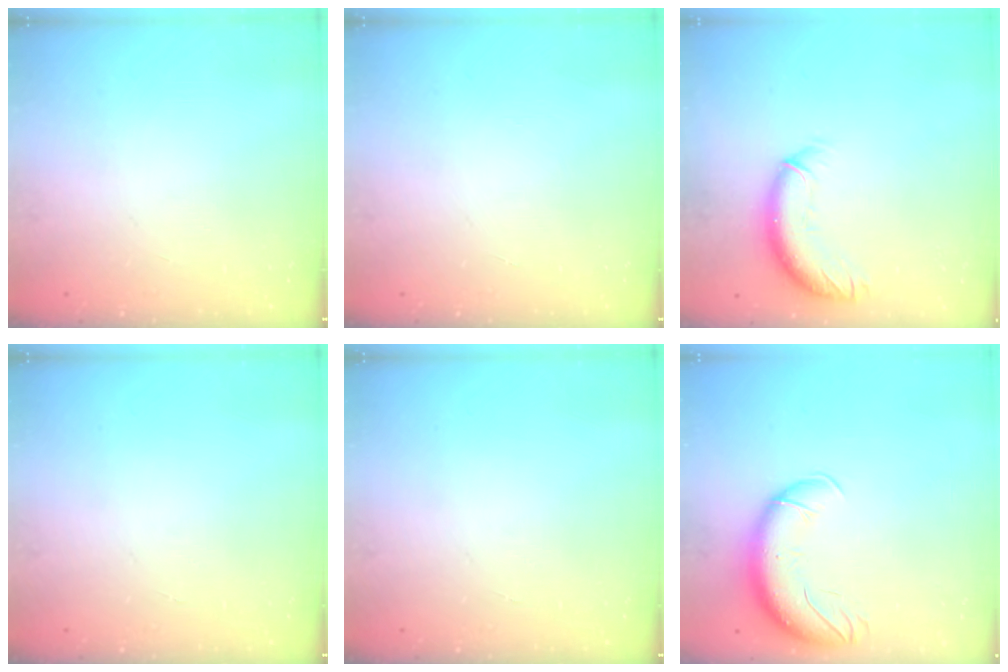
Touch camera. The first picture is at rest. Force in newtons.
{"total": 0.0}
{"total": 10.7, "press": 10.6, "slide": 1.7}
{"total": 0.0}
{"total": 0.0}
{"total": 13.7, "press": 13.2, "slide": 3.6}